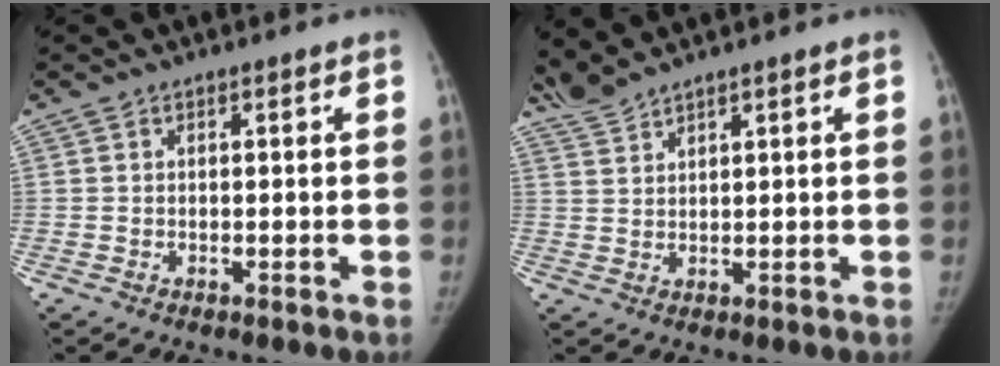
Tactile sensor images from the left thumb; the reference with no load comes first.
{"total": 3.1, "force": [3.1, -0.4, 0.4], "torque": [-0.017, -0.003, 0.074]}